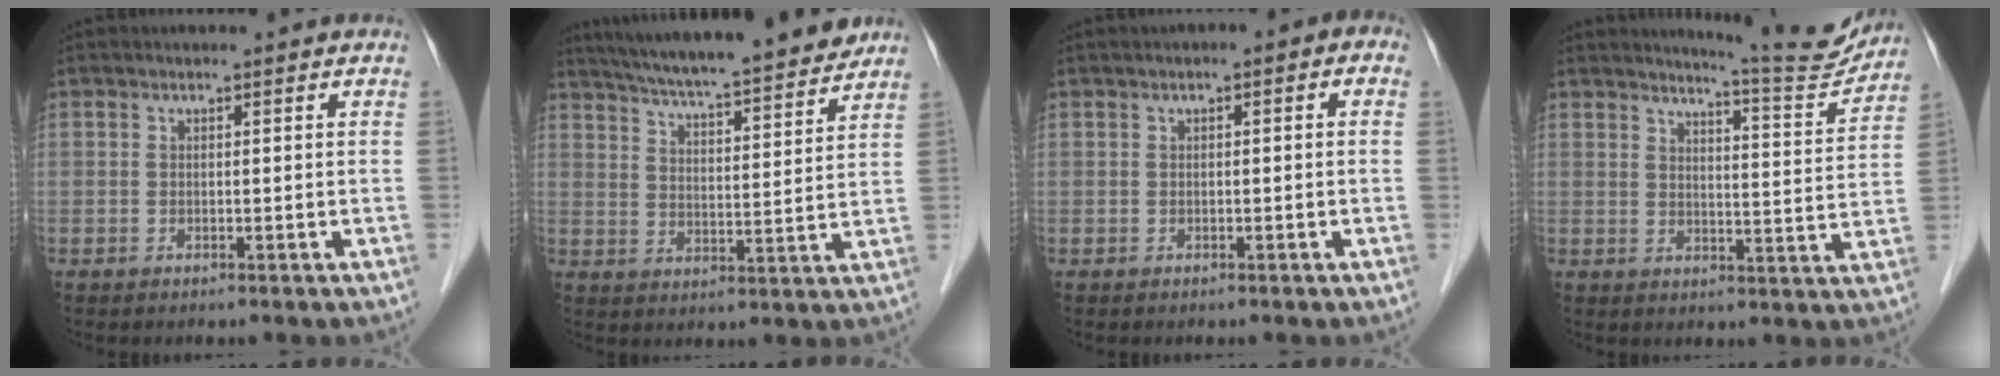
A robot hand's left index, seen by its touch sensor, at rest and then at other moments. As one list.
[{"total": 19.2, "force": [17.1, 1.7, 8.7], "torque": [-0.140, 0.011, 0.247]}, {"total": 2.0, "force": [0.2, 0.8, 1.9], "torque": [-0.019, 0.017, -0.002]}, {"total": 9.6, "force": [9.5, -0.4, 1.3], "torque": [-0.026, -0.037, 0.118]}]